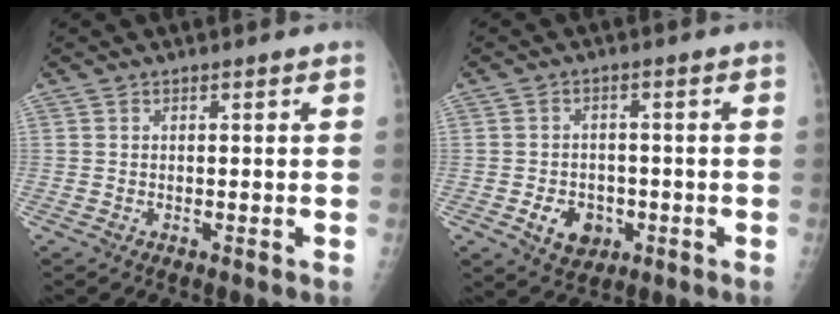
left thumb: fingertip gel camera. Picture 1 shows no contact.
{"total": 6.4, "force": [-2.1, 5.0, 3.4], "torque": [-0.033, 0.009, -0.026]}